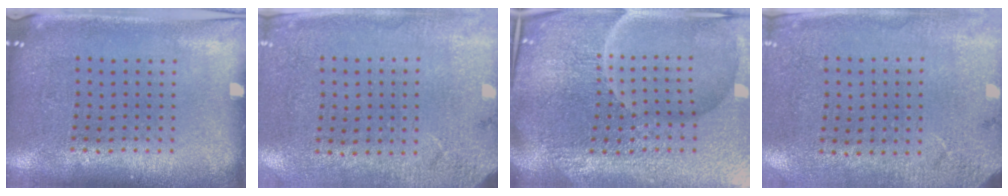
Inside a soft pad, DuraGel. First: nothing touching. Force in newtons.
{"total": 2.7, "press": 2.2, "slide": 1.6}
{"total": 6.9, "press": 6.2, "slide": 3.2}
{"total": 2.7, "press": 2.2, "slide": 1.5}